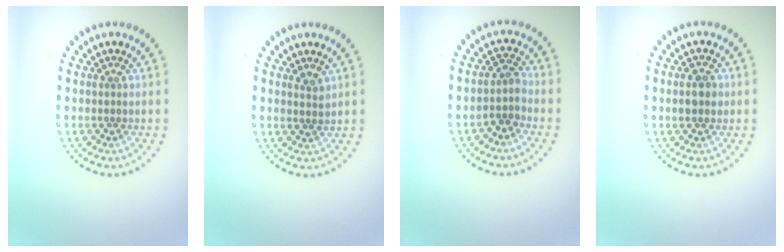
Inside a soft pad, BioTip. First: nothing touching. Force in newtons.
{"total": 1.3, "press": 1.0, "slide": 0.7}
{"total": 1.9, "press": 1.5, "slide": 1.2}
{"total": 2.5, "press": 2.5, "slide": 0.2}